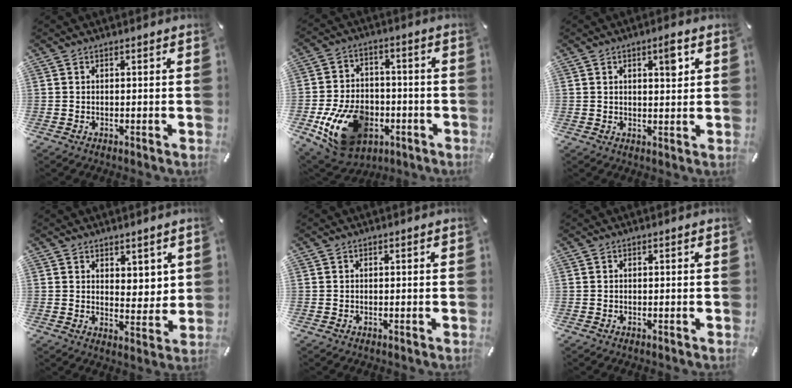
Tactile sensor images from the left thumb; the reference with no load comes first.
{"total": 17.3, "force": [-6.5, 12.1, 10.6], "torque": [-0.201, 0.033, -0.101]}
{"total": 5.1, "force": [2.1, 2.0, 4.2], "torque": [-0.054, -0.008, 0.028]}
{"total": 5.0, "force": [3.6, 3.3, 0.6], "torque": [0.011, -0.031, 0.063]}
{"total": 0.0}
{"total": 0.0}